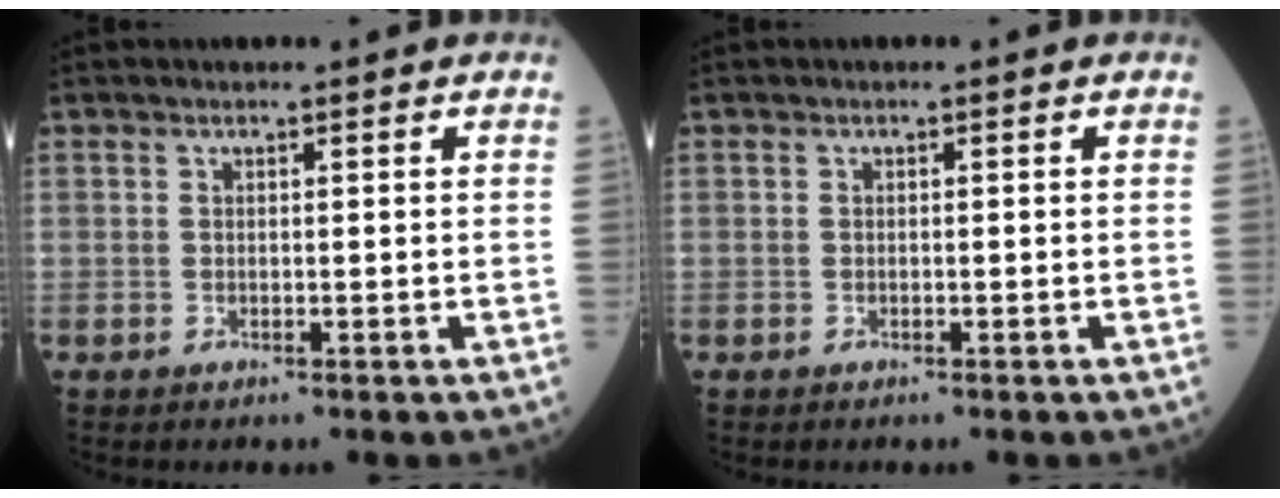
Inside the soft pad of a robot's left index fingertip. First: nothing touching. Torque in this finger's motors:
{"motor_torque": [0.00, 0.00, 0.00, 0.00]}